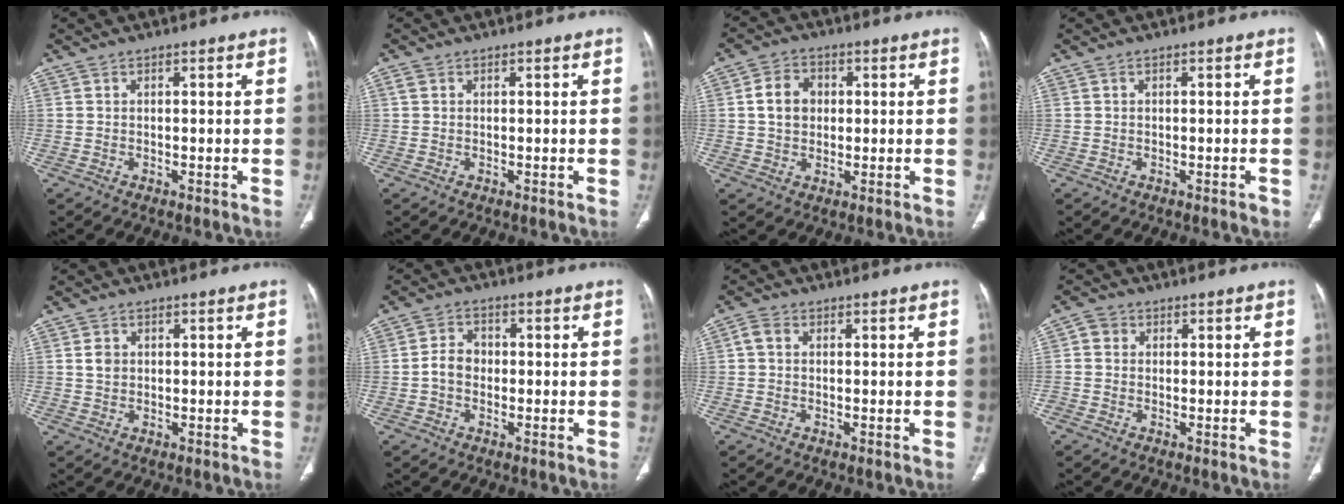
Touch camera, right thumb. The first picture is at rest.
{"total": 0.9, "force": [0.3, 0.7, 0.5], "torque": [-0.008, 0.005, 0.005]}
{"total": 6.7, "force": [0.9, 5.4, 3.9], "torque": [-0.051, 0.006, 0.013]}
{"total": 0.7, "force": [-0.4, 0.2, 0.6], "torque": [-0.009, -0.002, -0.004]}
{"total": 2.3, "force": [0.5, 1.9, 1.2], "torque": [-0.014, -0.002, 0.013]}
{"total": 4.0, "force": [-0.7, 3.2, 2.3], "torque": [-0.029, 0.013, -0.022]}
{"total": 2.2, "force": [0.3, 1.7, 1.4], "torque": [-0.028, 0.008, 0.005]}
{"total": 2.5, "force": [0.2, 2.3, 0.9], "torque": [-0.001, 0.005, -0.002]}